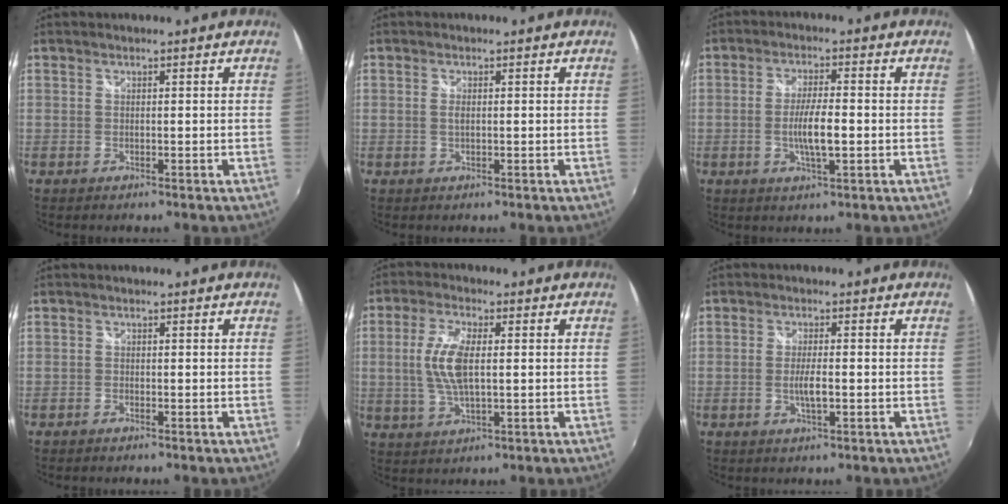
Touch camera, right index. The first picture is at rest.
{"total": 1.1, "force": [0.1, 0.5, 0.9], "torque": [-0.019, -0.001, -0.001]}
{"total": 6.1, "force": [-1.2, 1.2, 5.9], "torque": [-0.112, -0.004, -0.020]}
{"total": 0.6, "force": [-0.5, 0.3, 0.1], "torque": [-0.006, -0.002, -0.013]}
{"total": 8.1, "force": [0.6, 3.1, 7.5], "torque": [-0.153, 0.002, 0.014]}
{"total": 3.4, "force": [-0.8, 0.6, 3.3], "torque": [-0.062, -0.005, -0.014]}